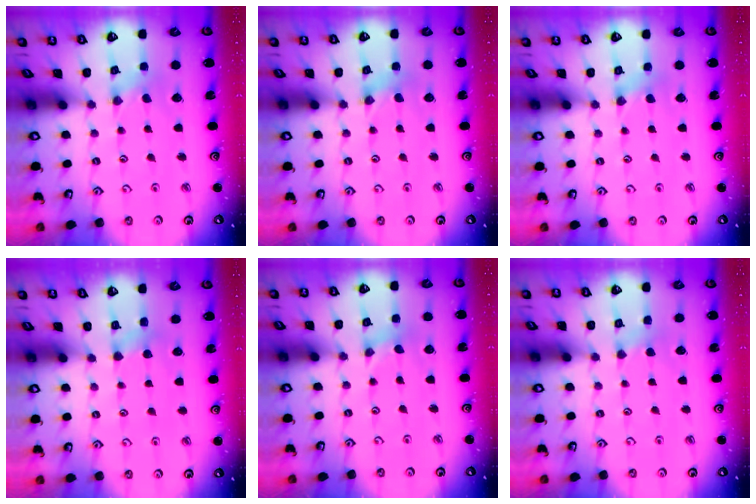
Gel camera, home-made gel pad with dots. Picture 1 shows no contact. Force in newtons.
{"total": 1.4, "press": 1.3, "slide": 0.2}
{"total": 2.5, "press": 2.4, "slide": 0.4}
{"total": 3.7, "press": 3.7, "slide": 0.6}
{"total": 0.0}
{"total": 2.4, "press": 2.3, "slide": 0.3}